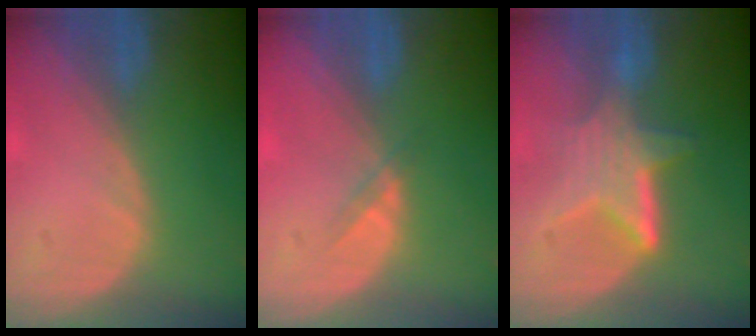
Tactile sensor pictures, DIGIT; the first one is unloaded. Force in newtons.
{"total": 1.4, "press": 1.1, "slide": 0.8}
{"total": 6.4, "press": 6.0, "slide": 2.3}